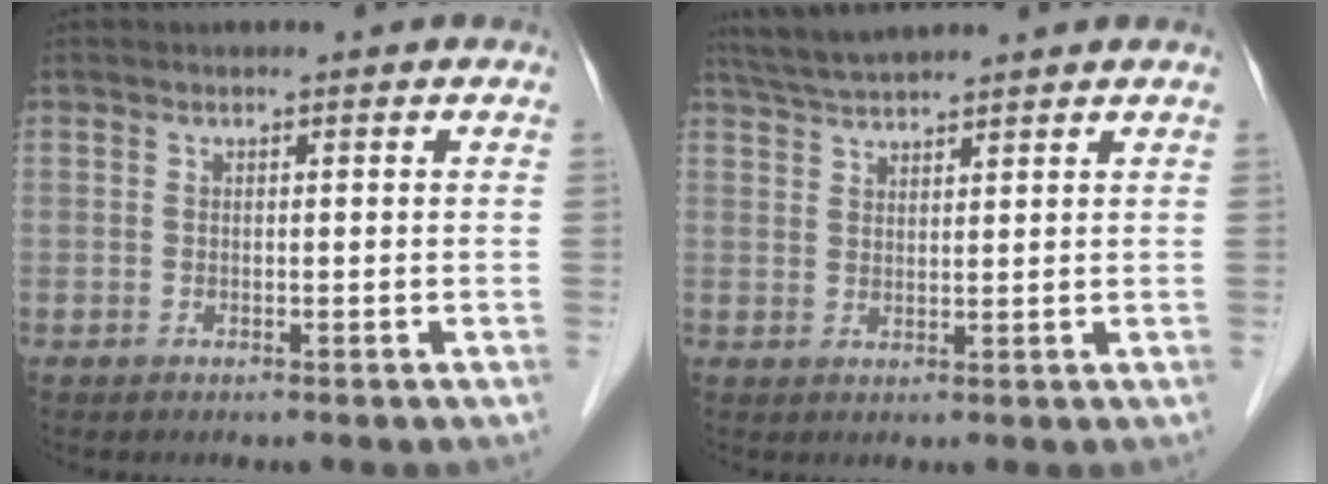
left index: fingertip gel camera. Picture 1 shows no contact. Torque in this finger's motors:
{"motor_torque": [-0.03, -0.16, 0.19, 0.06]}